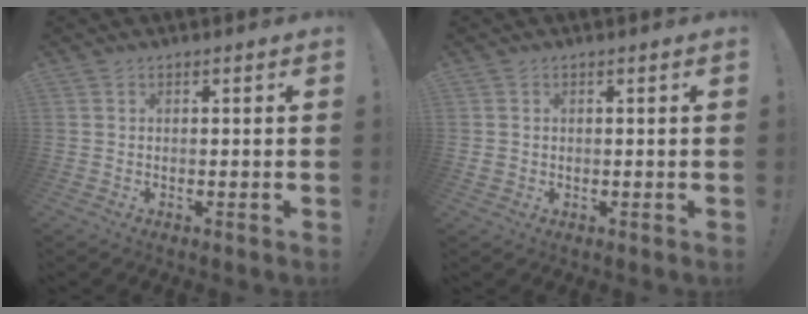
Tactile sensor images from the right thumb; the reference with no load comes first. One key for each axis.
{"total": 1.4, "fx": 0.1, "fy": 1.3, "fz": 0.4, "tx": -0.015, "ty": 0.006, "tz": 0.002}